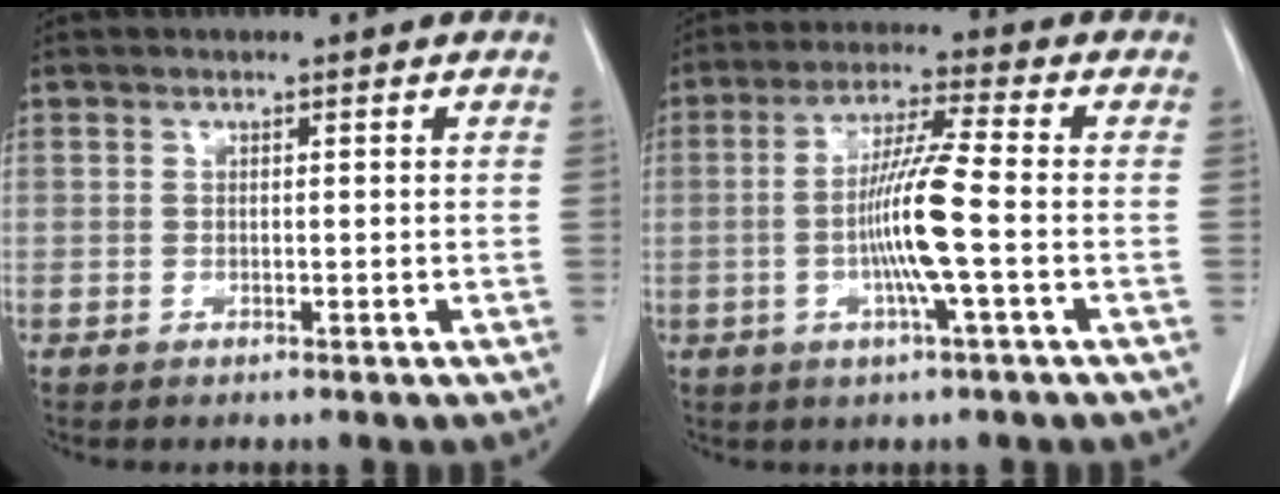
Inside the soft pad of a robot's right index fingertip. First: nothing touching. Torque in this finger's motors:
{"motor_torque": [1.77, -0.26, 0.80, 0.13]}